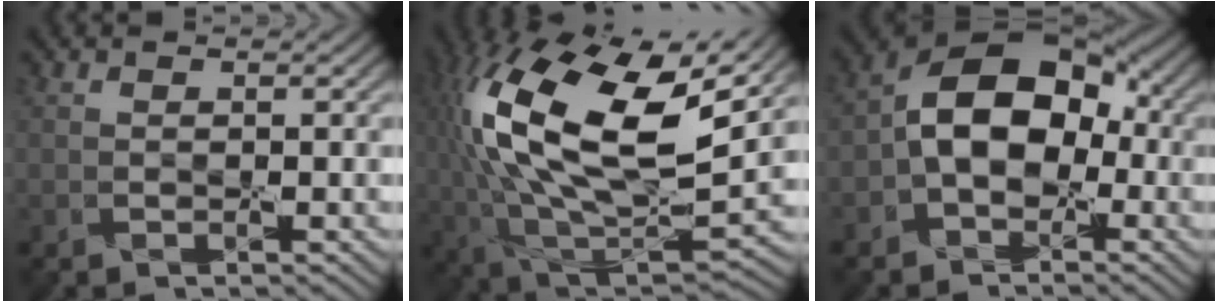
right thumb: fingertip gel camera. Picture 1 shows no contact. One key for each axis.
{"total": 21.0, "fx": 5.4, "fy": 10.4, "fz": 17.4, "tx": -0.393, "ty": 0.019, "tz": 0.092}
{"total": 11.1, "fx": -1.3, "fy": 7.3, "fz": 8.3, "tx": -0.146, "ty": 0.014, "tz": -0.038}